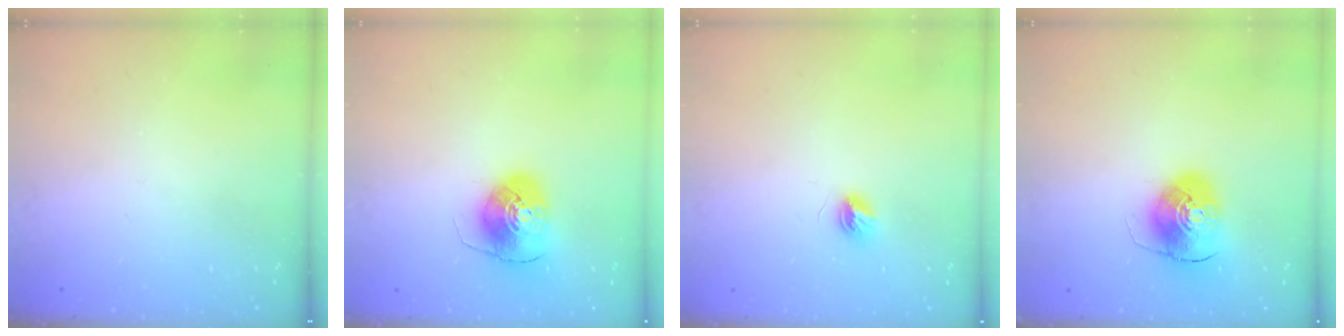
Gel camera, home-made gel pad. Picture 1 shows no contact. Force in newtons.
{"total": 8.6, "press": 8.5, "slide": 1.1}
{"total": 4.9, "press": 4.9, "slide": 0.4}
{"total": 9.4, "press": 9.2, "slide": 1.5}